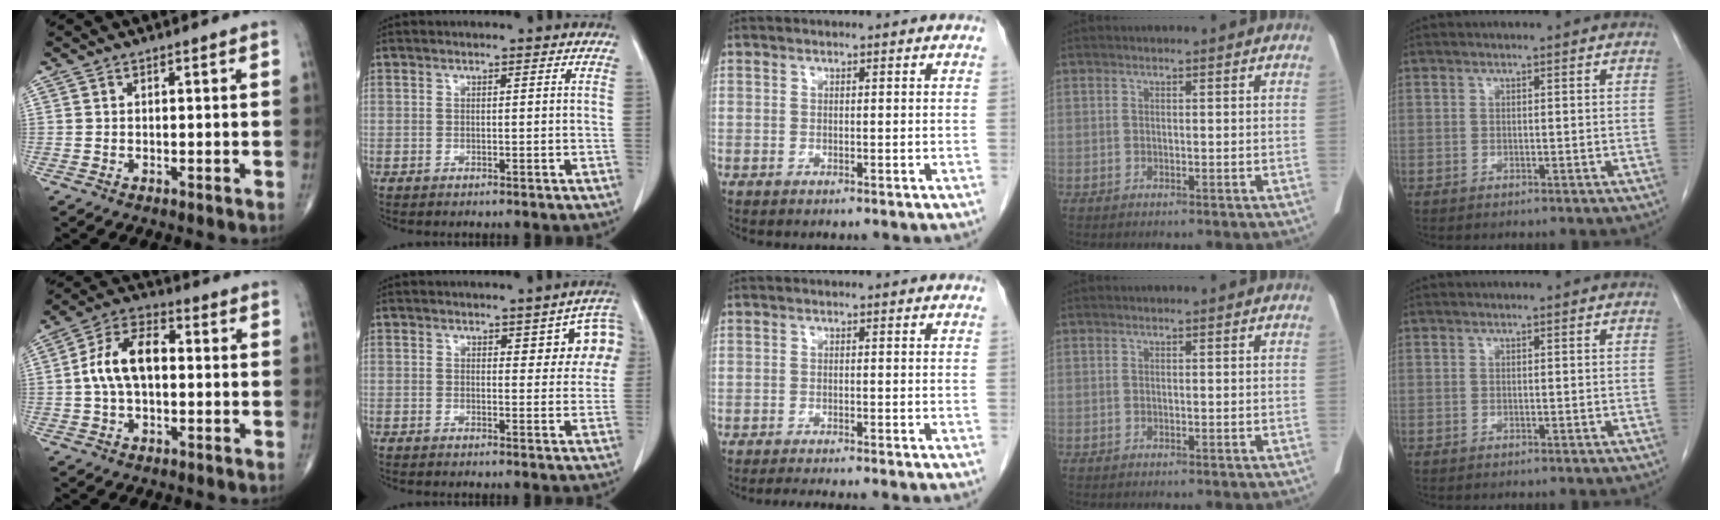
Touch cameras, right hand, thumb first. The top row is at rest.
{"thumb": {"total": 10.9, "force": [0.3, 6.3, 8.8], "torque": [-0.165, 0.030, -0.002]}, "index": {"total": 6.3, "force": [2.5, 2.5, 5.2], "torque": [-0.044, 0.011, 0.025]}, "middle": {"total": 4.7, "force": [-4.2, -0.3, 2.2], "torque": [-0.023, -0.010, -0.062]}}